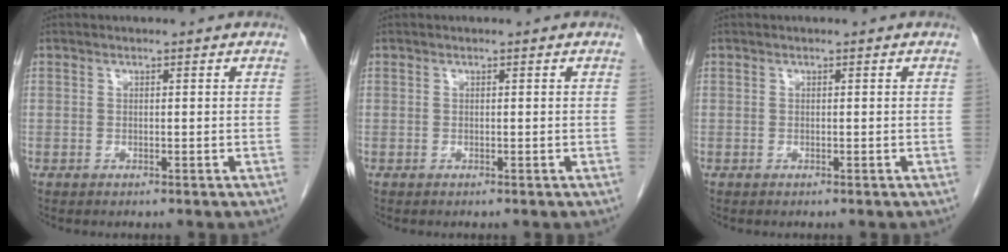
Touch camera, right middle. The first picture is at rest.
{"total": 0.0}
{"total": 0.0}